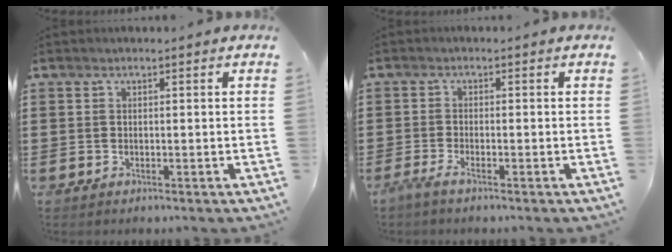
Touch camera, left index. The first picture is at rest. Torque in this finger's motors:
{"motor_torque": [0.29, 0.24, 0.15, 0.03]}